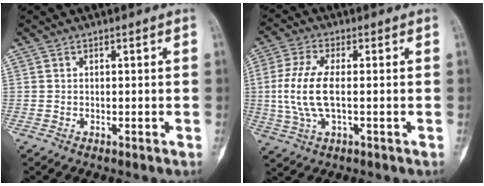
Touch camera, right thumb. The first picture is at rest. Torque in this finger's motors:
{"motor_torque": [2.41, 2.60, 1.32, -0.20, 0.29]}